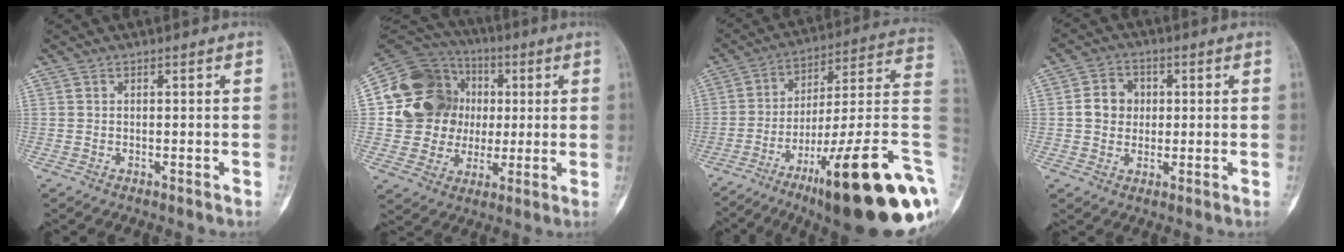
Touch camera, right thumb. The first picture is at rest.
{"total": 18.4, "force": [2.1, 16.5, 7.7], "torque": [-0.104, 0.028, 0.045]}
{"total": 28.7, "force": [-11.5, 5.1, 25.8], "torque": [-0.294, 0.063, -0.172]}
{"total": 6.1, "force": [0.5, 5.3, 3.0], "torque": [-0.028, 0.009, 0.002]}